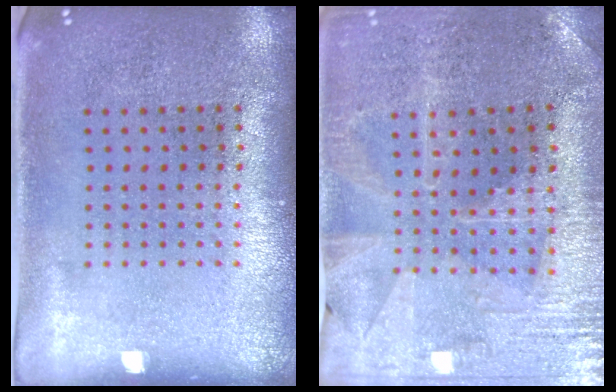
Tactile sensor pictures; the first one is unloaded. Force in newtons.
{"total": 1.4, "press": 1.3, "slide": 0.4}